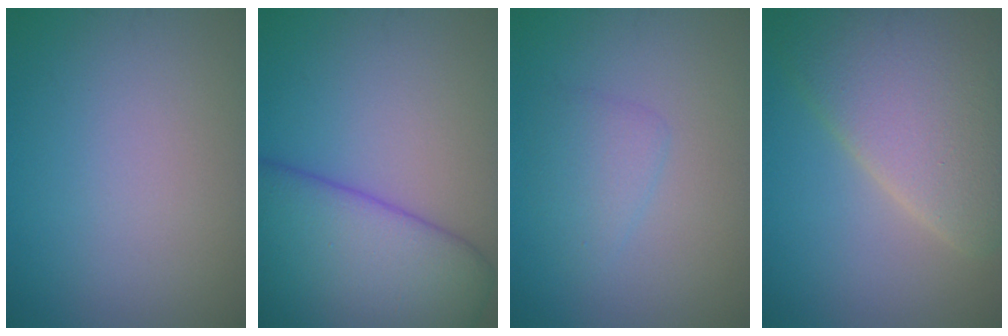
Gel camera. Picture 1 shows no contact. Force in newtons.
{"total": 10.8, "press": 10.8, "slide": 0.5}
{"total": 1.9, "press": 1.9, "slide": 0.2}
{"total": 8.5, "press": 8.5, "slide": 0.6}